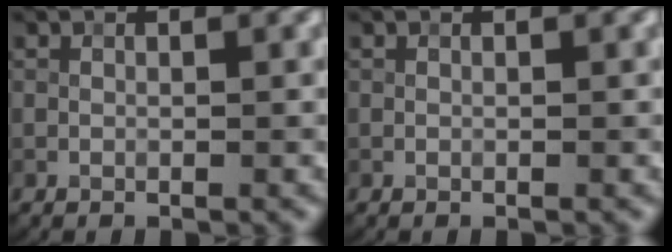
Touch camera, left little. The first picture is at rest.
{"total": 0.0}